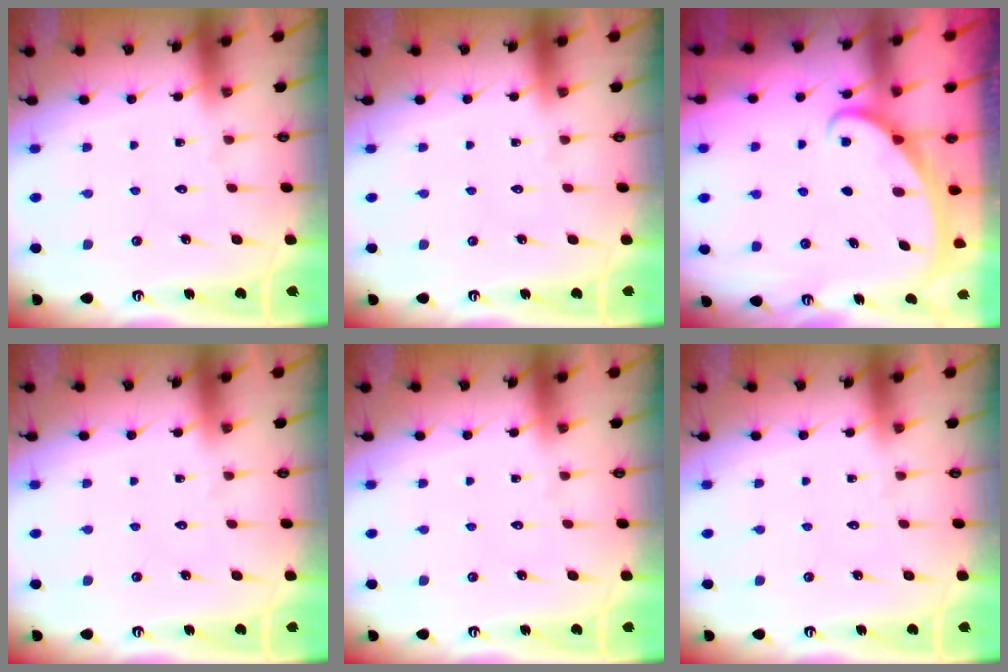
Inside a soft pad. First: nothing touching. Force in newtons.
{"total": 0.0}
{"total": 2.2, "press": 2.2, "slide": 0.3}
{"total": 0.0}
{"total": 0.0}
{"total": 0.0}